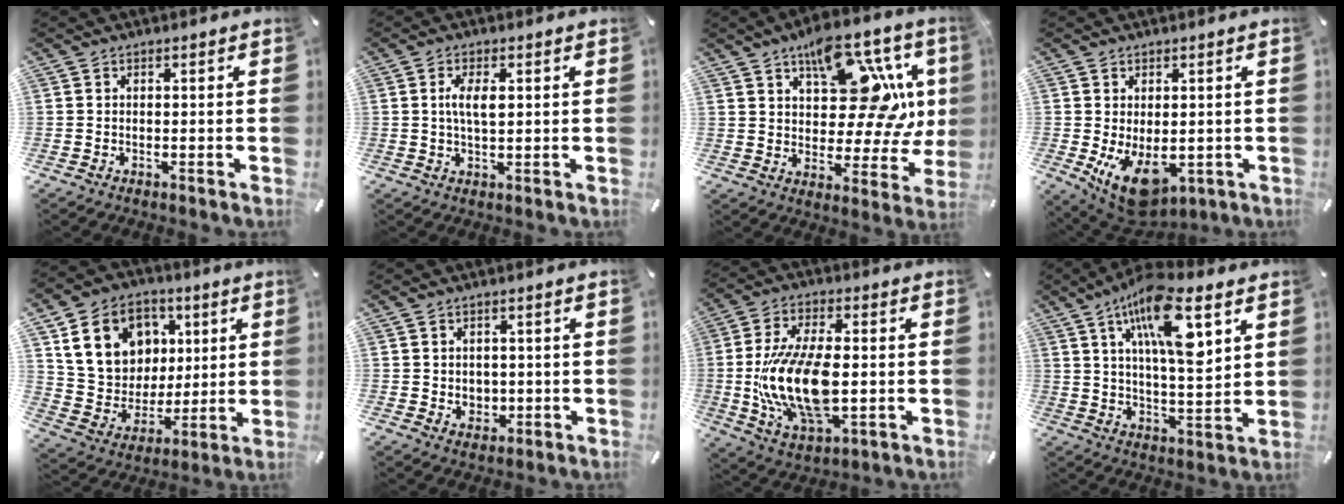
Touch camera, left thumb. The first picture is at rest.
{"total": 4.8, "force": [0.9, 1.8, 4.3], "torque": [-0.097, 0.003, 0.010]}
{"total": 19.0, "force": [8.7, 9.9, 13.7], "torque": [-0.185, -0.066, 0.146]}
{"total": 10.2, "force": [-2.3, 6.0, 7.9], "torque": [-0.137, -0.005, -0.035]}
{"total": 17.1, "force": [6.4, 14.3, 6.9], "torque": [-0.113, -0.017, 0.133]}
{"total": 3.5, "force": [0.3, 3.3, 1.1], "torque": [-0.002, -0.005, 0.002]}
{"total": 19.1, "force": [-1.3, 10.1, 16.1], "torque": [-0.331, -0.013, -0.018]}
{"total": 16.1, "force": [8.7, 4.9, 12.7], "torque": [-0.220, -0.027, 0.140]}